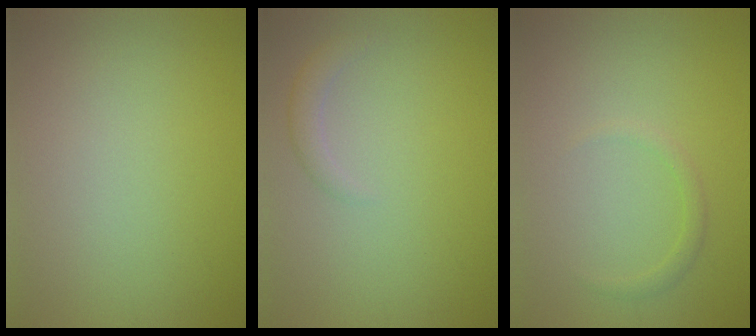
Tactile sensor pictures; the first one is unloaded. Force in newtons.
{"total": 1.4, "press": 1.4, "slide": 0.1}
{"total": 1.0, "press": 1.0, "slide": 0.0}